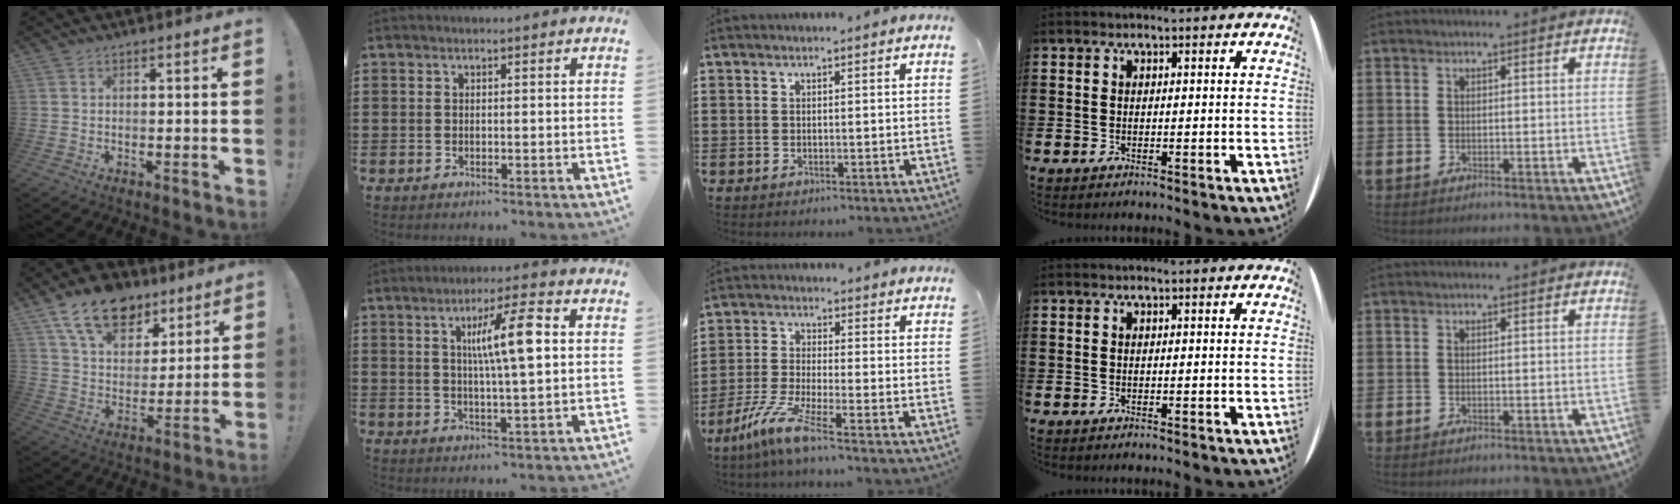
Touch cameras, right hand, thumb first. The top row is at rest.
{"thumb": {"total": 16.9, "force": [10.9, 10.0, 8.2], "torque": [-0.132, -0.063, 0.199]}, "index": {"total": 8.8, "force": [2.0, 1.1, 8.5], "torque": [-0.164, 0.005, 0.028]}, "middle": {"total": 7.0, "force": [-4.8, 0.2, 5.2], "torque": [-0.124, -0.020, -0.098]}}